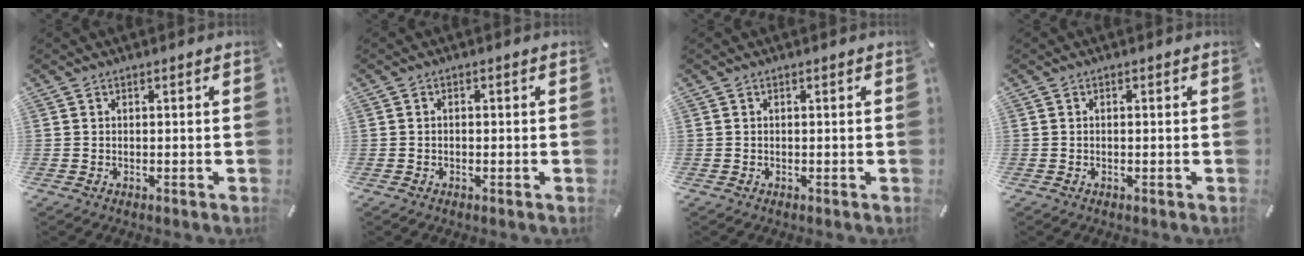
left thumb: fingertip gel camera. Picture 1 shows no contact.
{"total": 0.9, "force": [-0.3, 0.5, 0.6], "torque": [-0.012, 0.001, -0.007]}
{"total": 0.0}
{"total": 0.6, "force": [-0.2, 0.2, 0.5], "torque": [-0.009, -0.003, -0.003]}